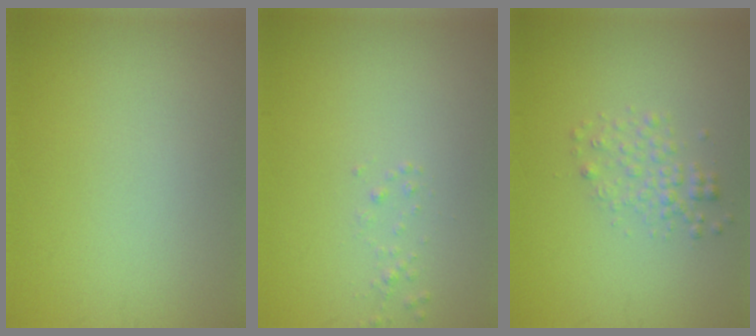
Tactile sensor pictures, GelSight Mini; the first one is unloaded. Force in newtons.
{"total": 0.7, "press": 0.6, "slide": 0.1}
{"total": 1.9, "press": 1.9, "slide": 0.1}